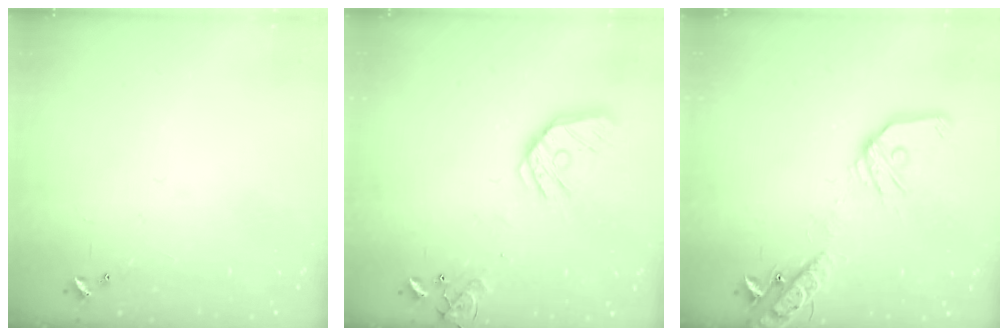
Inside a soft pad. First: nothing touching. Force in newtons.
{"total": 15.8, "press": 15.5, "slide": 2.5}
{"total": 17.4, "press": 17.1, "slide": 3.1}